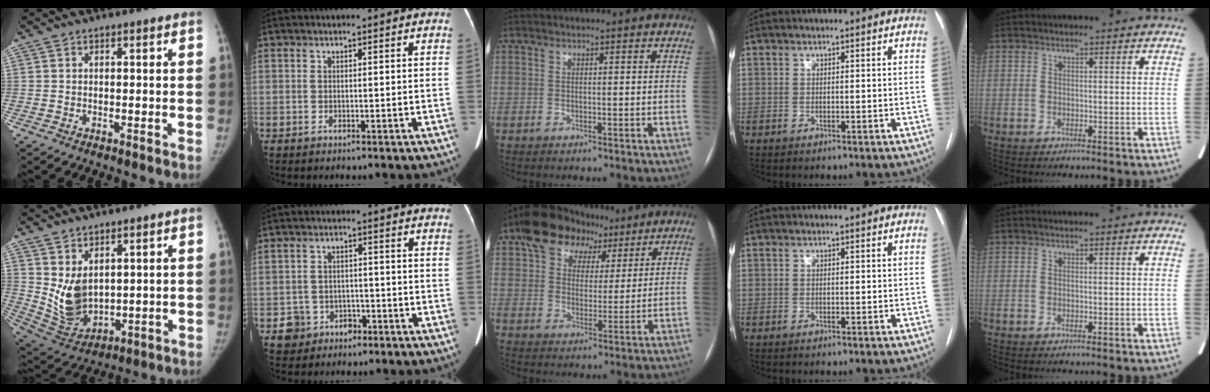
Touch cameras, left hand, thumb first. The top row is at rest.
{"thumb": {"total": 9.3, "force": [2.8, 6.1, 6.5], "torque": [-0.099, -0.032, 0.080]}, "index": {"total": 4.3, "force": [-2.4, 3.6, 0.2], "torque": [0.003, 0.006, -0.031]}, "middle": {"total": 11.2, "force": [6.9, 7.3, 5.0], "torque": [-0.078, 0.041, 0.111]}}